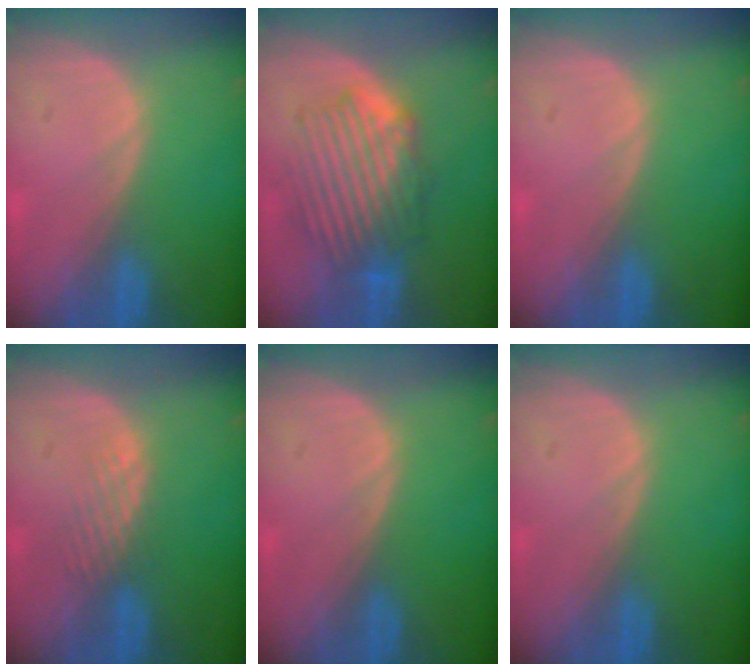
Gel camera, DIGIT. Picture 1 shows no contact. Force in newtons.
{"total": 8.5, "press": 8.3, "slide": 2.0}
{"total": 0.0}
{"total": 2.2, "press": 2.2, "slide": 0.2}
{"total": 0.0}
{"total": 0.0}